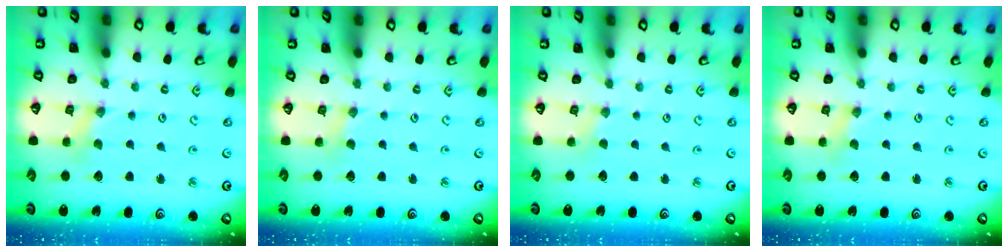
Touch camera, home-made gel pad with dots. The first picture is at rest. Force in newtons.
{"total": 1.7, "press": 1.7, "slide": 0.4}
{"total": 1.3, "press": 1.3, "slide": 0.2}
{"total": 1.2, "press": 1.1, "slide": 0.2}